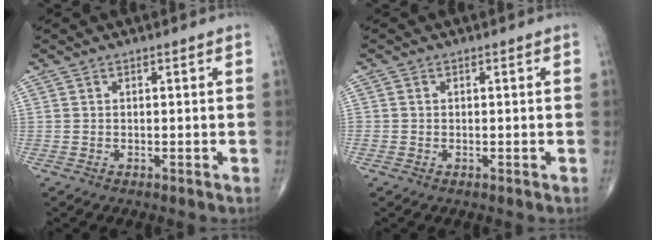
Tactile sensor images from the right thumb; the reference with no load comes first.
{"total": 0.5, "force": [-0.1, 0.5, 0.1], "torque": [0.002, 0.004, -0.002]}